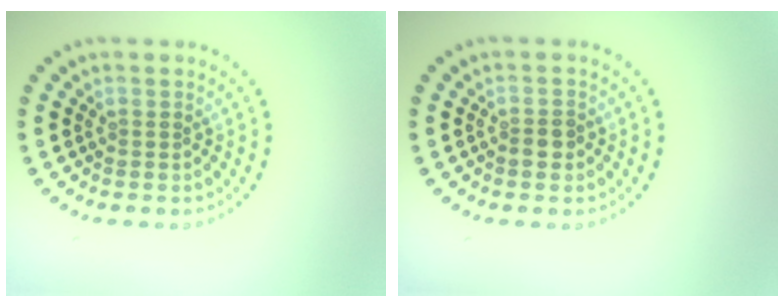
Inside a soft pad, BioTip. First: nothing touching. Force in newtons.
{"total": 1.4, "press": 1.3, "slide": 0.6}